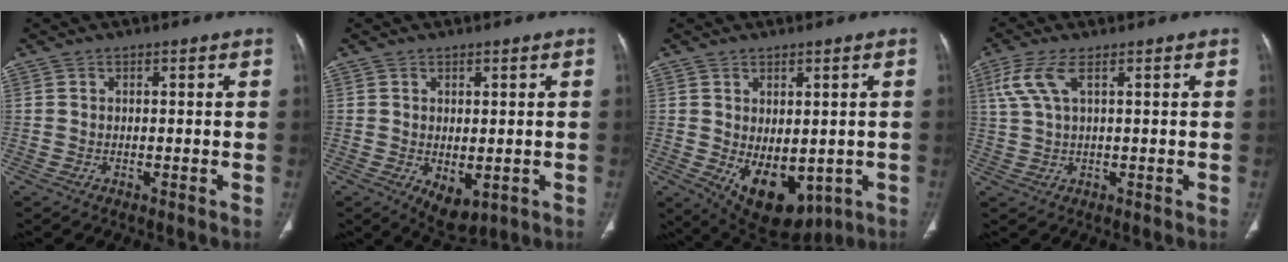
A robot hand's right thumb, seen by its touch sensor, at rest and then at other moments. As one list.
[{"total": 5.3, "force": [-1.1, 3.1, 4.2], "torque": [-0.051, -0.007, 0.001]}, {"total": 12.2, "force": [-2.4, 7.5, 9.3], "torque": [-0.110, -0.007, -0.006]}, {"total": 5.3, "force": [2.1, 1.5, 4.6], "torque": [-0.132, 0.009, 0.049]}]